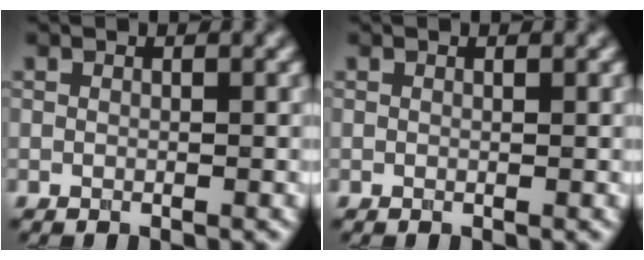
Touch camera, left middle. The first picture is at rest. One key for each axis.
{"total": 0.0}